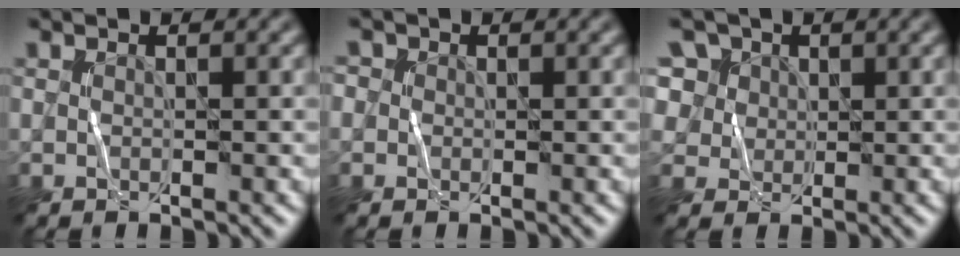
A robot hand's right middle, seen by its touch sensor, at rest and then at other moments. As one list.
[{"total": 1.2, "force": [0.3, 1.2, 0.2], "torque": [-0.001, 0.003, -0.007]}, {"total": 7.8, "force": [4.0, 6.0, 3.1], "torque": [-0.076, 0.018, 0.058]}]